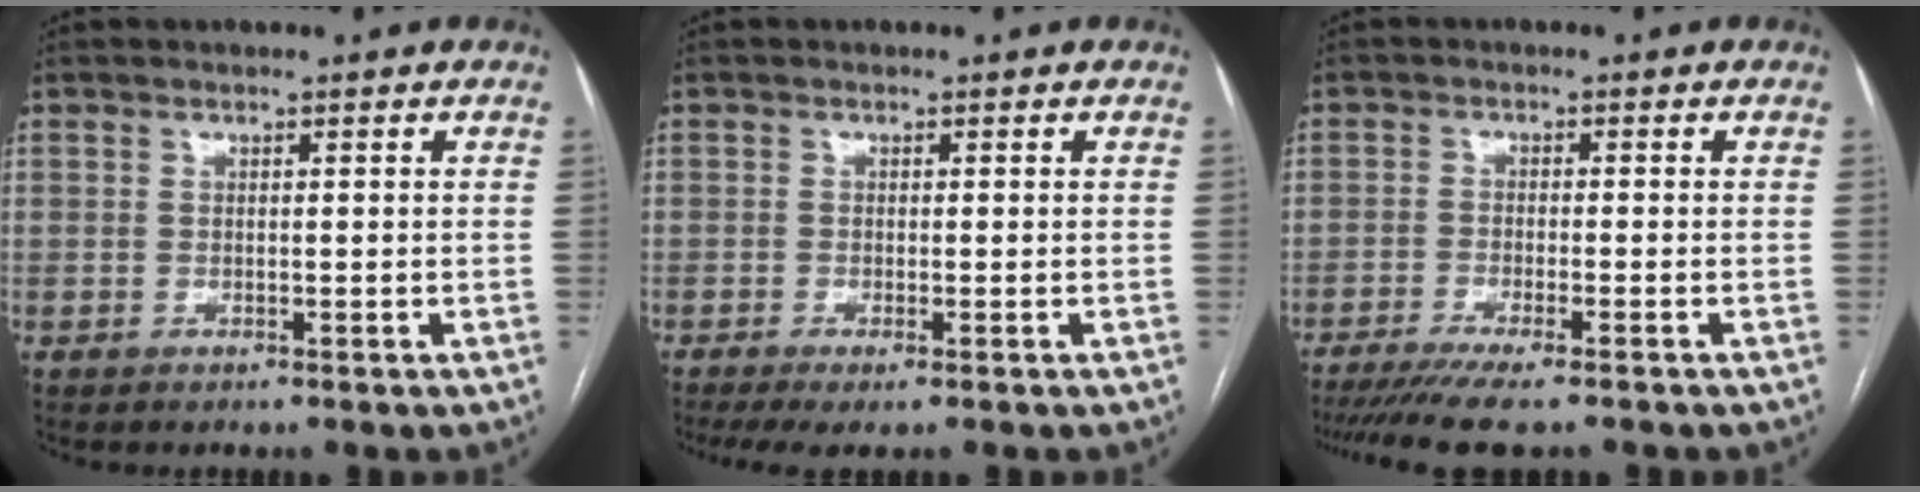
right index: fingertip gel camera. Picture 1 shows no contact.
{"total": 3.9, "force": [-2.7, 0.5, 2.7], "torque": [-0.042, -0.010, -0.044]}
{"total": 10.1, "force": [-8.2, 0.4, 5.9], "torque": [-0.082, -0.018, -0.126]}